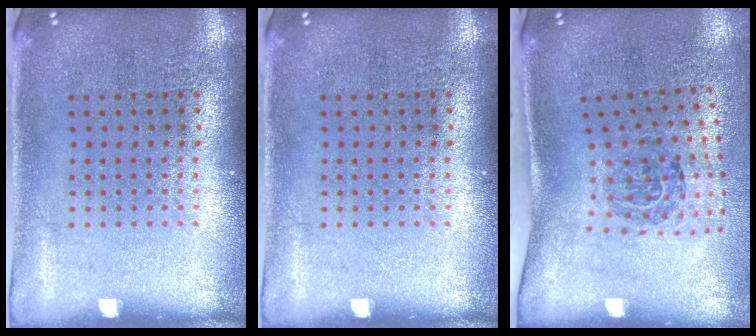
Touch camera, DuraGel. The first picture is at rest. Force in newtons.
{"total": 0.0}
{"total": 1.7, "press": 1.1, "slide": 1.2}